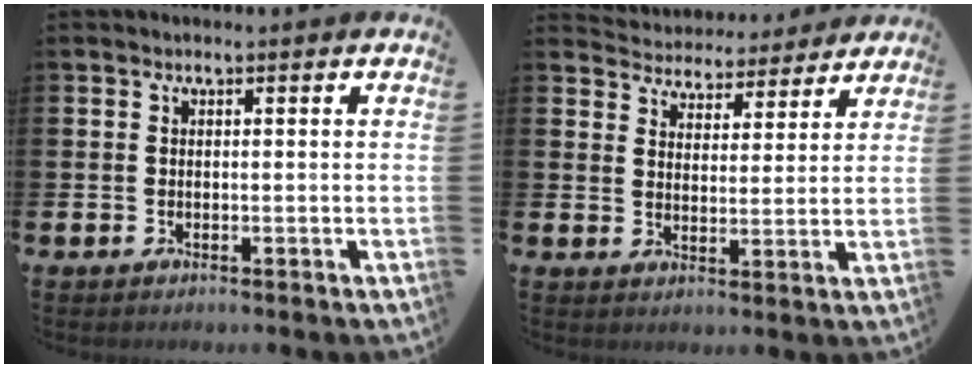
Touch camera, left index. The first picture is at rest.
{"total": 4.6, "force": [4.4, 1.4, -0.4], "torque": [-0.014, -0.037, 0.076]}